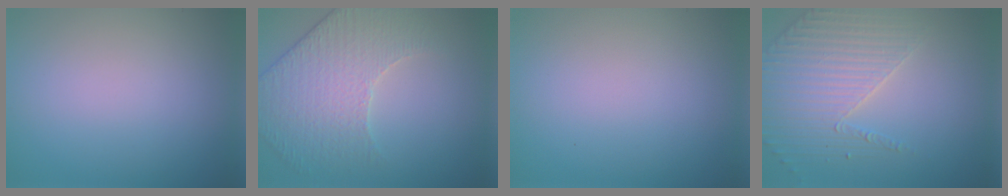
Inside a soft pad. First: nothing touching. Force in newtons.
{"total": 4.3, "press": 4.2, "slide": 0.9}
{"total": 0.0}
{"total": 3.6, "press": 3.6, "slide": 0.7}